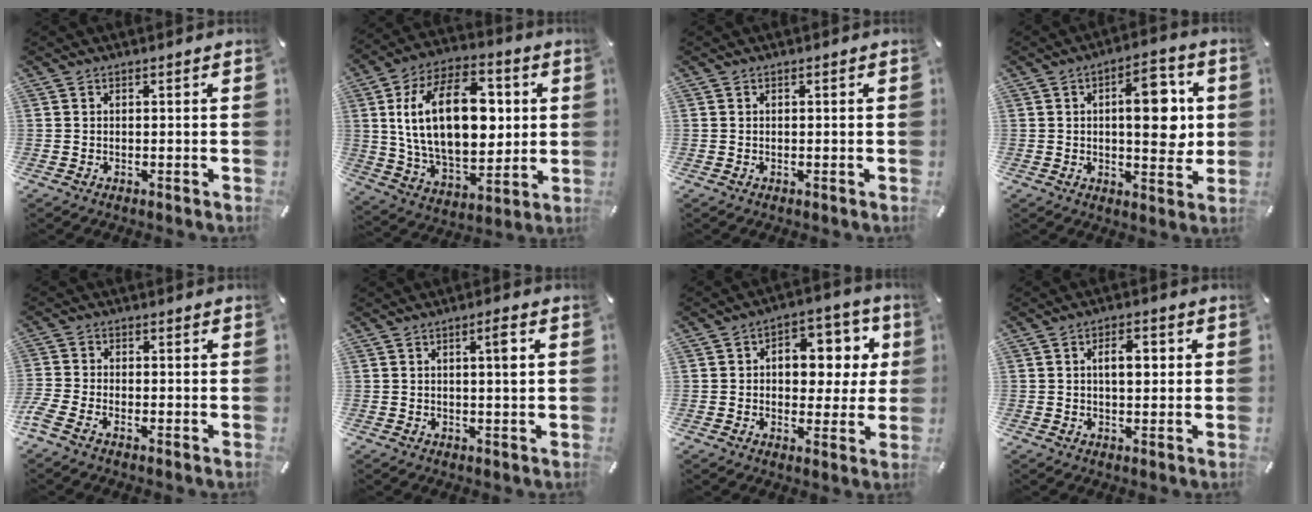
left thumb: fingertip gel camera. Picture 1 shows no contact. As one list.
[{"total": 24.4, "force": [3.7, 14.8, 19.0], "torque": [-0.355, 0.006, 0.059]}, {"total": 0.0}, {"total": 13.8, "force": [2.0, 6.5, 12.0], "torque": [-0.152, -0.006, 0.029]}, {"total": 2.8, "force": [-1.7, 1.4, 1.6], "torque": [-0.039, 0.004, -0.034]}, {"total": 3.5, "force": [0.9, 0.4, 3.4], "torque": [-0.050, -0.005, 0.008]}, {"total": 10.8, "force": [1.9, 7.6, 7.5], "torque": [-0.088, -0.008, 0.029]}, {"total": 5.4, "force": [0.8, 2.9, 4.5], "torque": [-0.068, 0.003, 0.006]}]